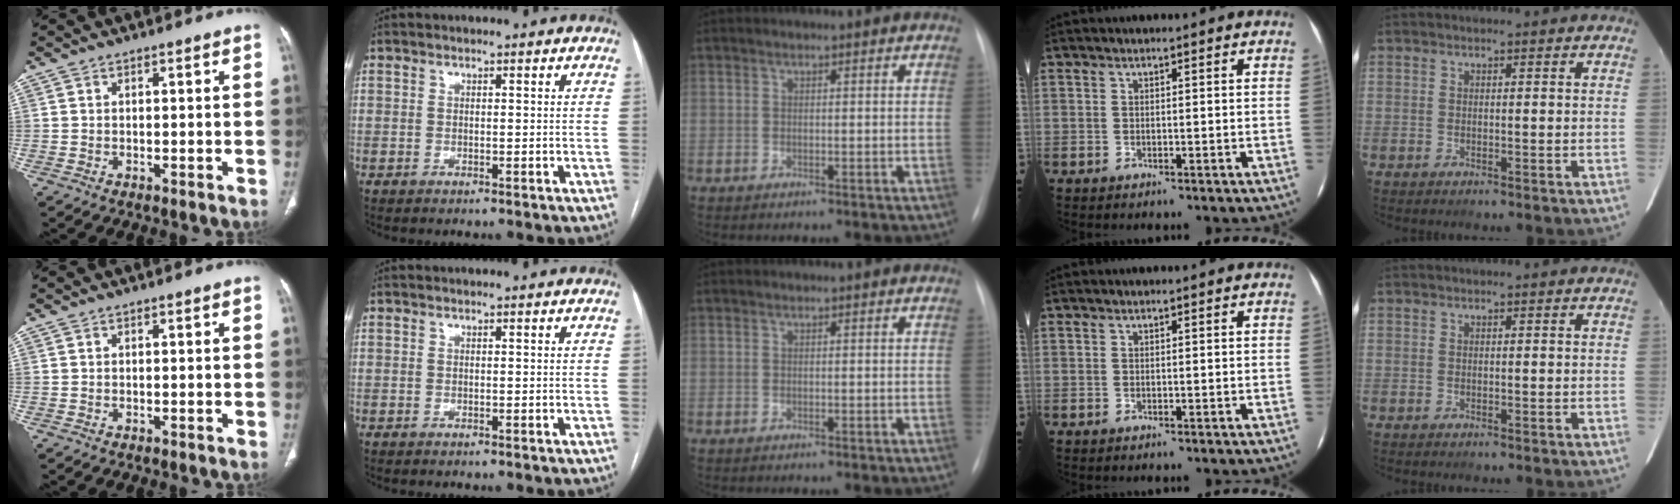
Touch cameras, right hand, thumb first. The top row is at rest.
{}